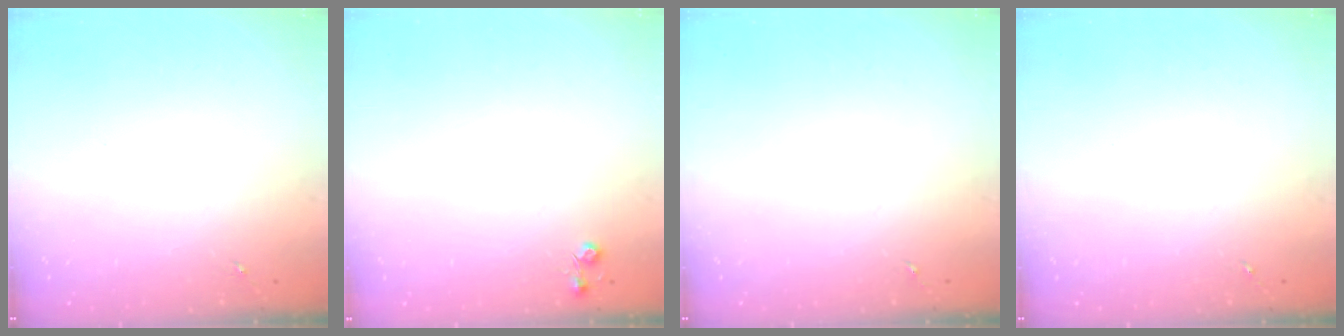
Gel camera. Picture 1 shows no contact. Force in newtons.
{"total": 4.4, "press": 4.4, "slide": 0.7}
{"total": 0.0}
{"total": 0.0}